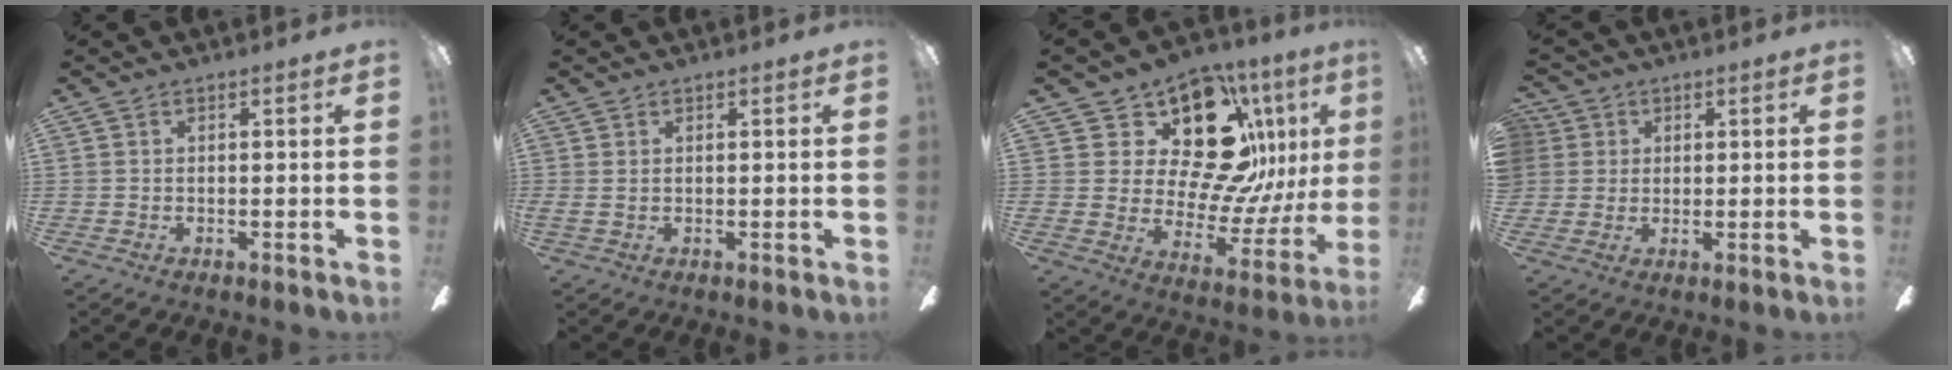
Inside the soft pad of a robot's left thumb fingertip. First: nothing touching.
{"total": 0.9, "force": [0.6, 0.2, 0.6], "torque": [-0.014, 0.002, 0.009]}
{"total": 21.0, "force": [11.0, 11.0, 14.0], "torque": [-0.221, -0.075, 0.193]}
{"total": 4.0, "force": [1.3, 3.8, 0.1], "torque": [-0.010, 0.009, 0.024]}